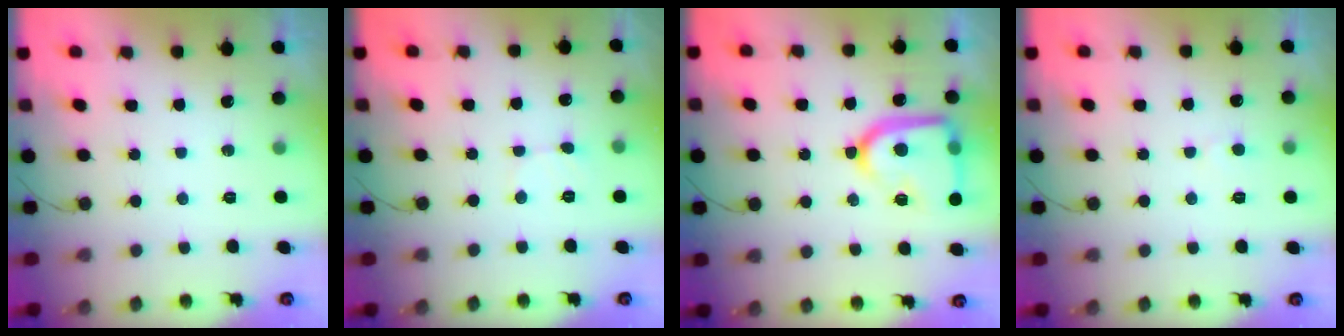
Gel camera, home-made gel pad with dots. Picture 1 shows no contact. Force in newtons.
{"total": 2.4, "press": 2.4, "slide": 0.2}
{"total": 19.2, "press": 19.1, "slide": 1.7}
{"total": 3.3, "press": 3.3, "slide": 0.3}